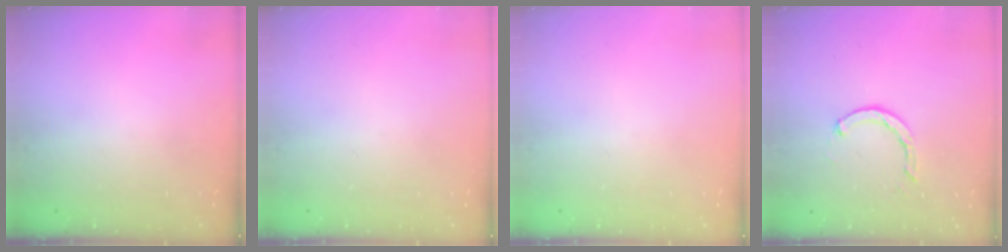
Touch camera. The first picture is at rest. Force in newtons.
{"total": 0.0}
{"total": 0.0}
{"total": 2.1, "press": 2.1, "slide": 0.3}